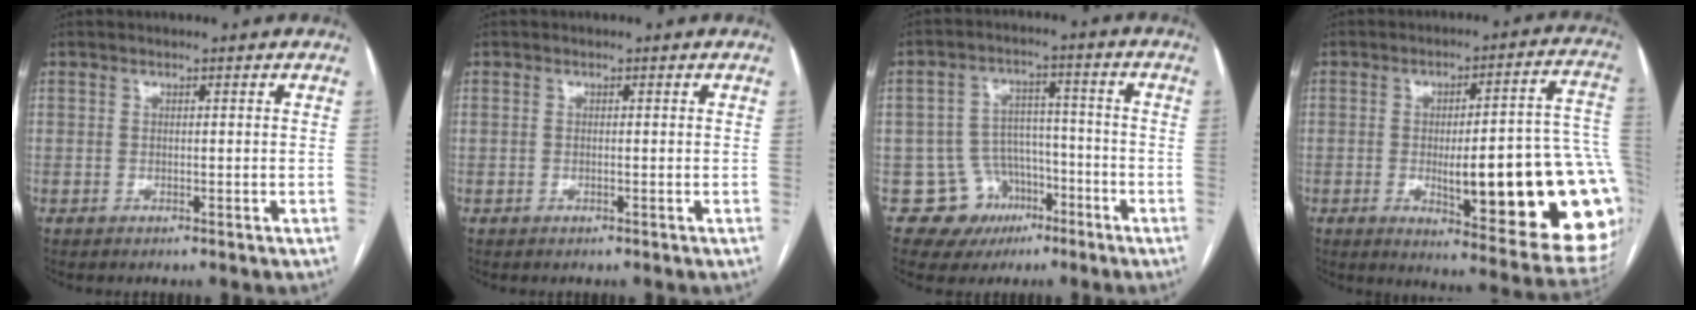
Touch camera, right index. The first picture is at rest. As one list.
[{"total": 0.0}, {"total": 8.6, "force": [-4.0, 7.6, 0.5], "torque": [0.003, 0.035, -0.048]}, {"total": 25.2, "force": [-3.7, 4.2, 24.5], "torque": [-0.223, 0.003, -0.039]}]